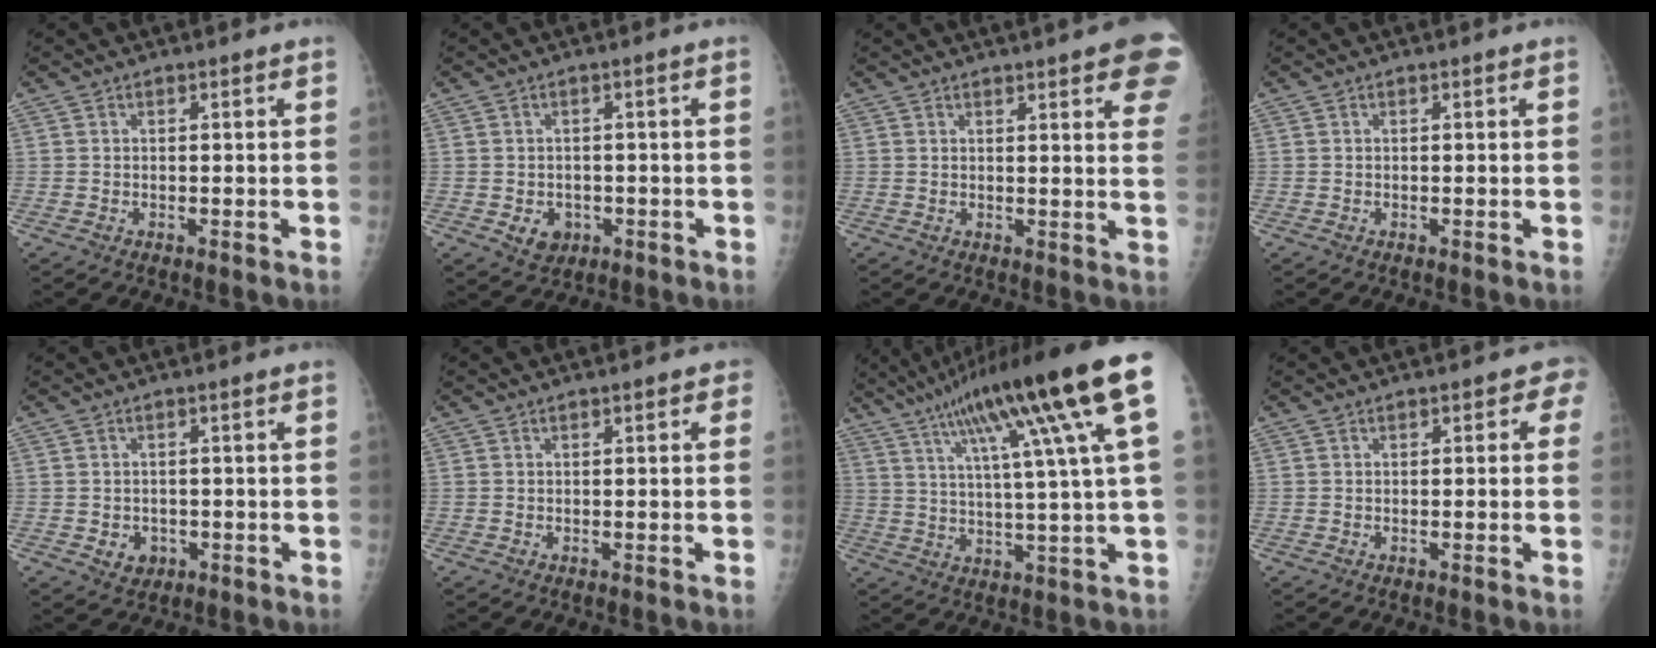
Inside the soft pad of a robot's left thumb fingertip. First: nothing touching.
{"total": 4.1, "force": [-1.3, 3.3, 2.0], "torque": [-0.015, 0.008, -0.007]}
{"total": 12.6, "force": [7.2, 2.6, 10.0], "torque": [-0.102, -0.019, 0.073]}
{"total": 0.0}
{"total": 3.1, "force": [-0.9, 2.7, 1.4], "torque": [-0.009, 0.006, -0.003]}
{"total": 1.6, "force": [0.6, 0.8, 1.3], "torque": [-0.011, 0.002, 0.004]}
{"total": 22.7, "force": [10.1, 1.5, 20.2], "torque": [-0.313, 0.004, 0.150]}
{"total": 2.8, "force": [0.6, 1.7, 2.2], "torque": [-0.004, 0.004, -0.002]}